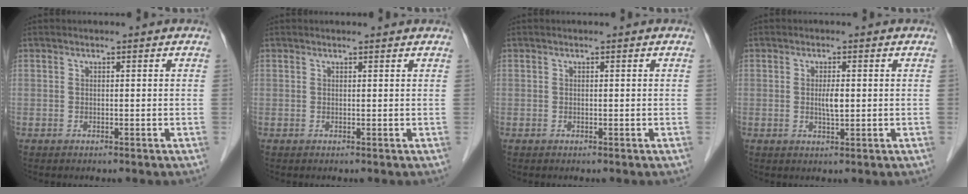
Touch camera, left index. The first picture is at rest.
{"total": 1.9, "force": [1.8, 0.1, 0.5], "torque": [-0.011, 0.011, 0.020]}
{"total": 0.0}
{"total": 2.3, "force": [0.0, 0.4, 2.2], "torque": [-0.044, -0.002, -0.001]}